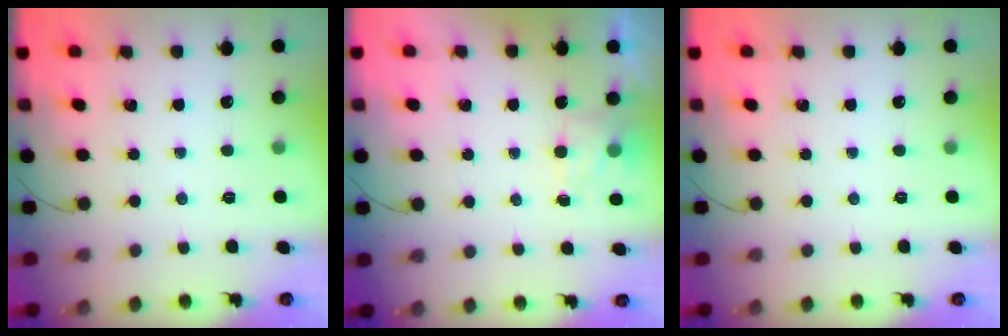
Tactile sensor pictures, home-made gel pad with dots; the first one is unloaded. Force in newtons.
{"total": 2.4, "press": 1.9, "slide": 1.4}
{"total": 0.0}